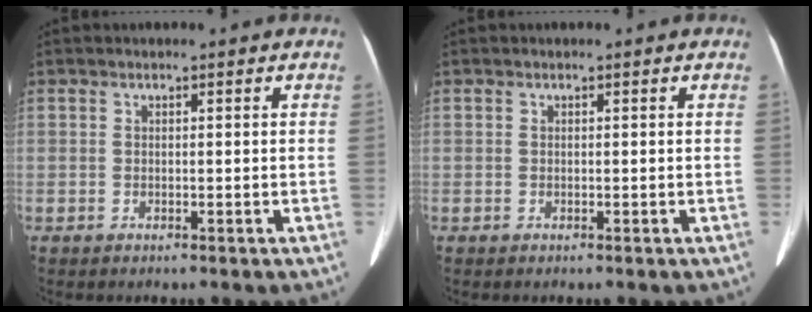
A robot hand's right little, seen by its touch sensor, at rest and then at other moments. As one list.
[{"total": 0.0}]